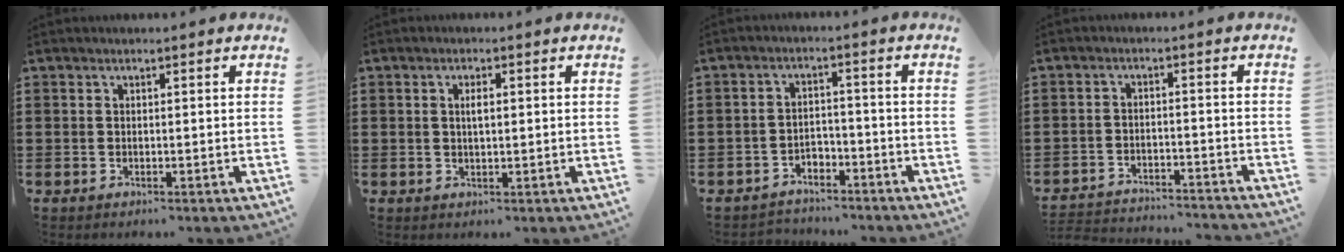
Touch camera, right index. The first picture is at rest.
{"total": 1.9, "force": [0.2, 0.5, 1.8], "torque": [-0.036, 0.001, 0.001]}
{"total": 2.9, "force": [-2.6, 1.1, 0.2], "torque": [-0.011, 0.006, -0.055]}
{"total": 3.3, "force": [-3.2, 0.1, 0.2], "torque": [-0.009, 0.000, -0.070]}